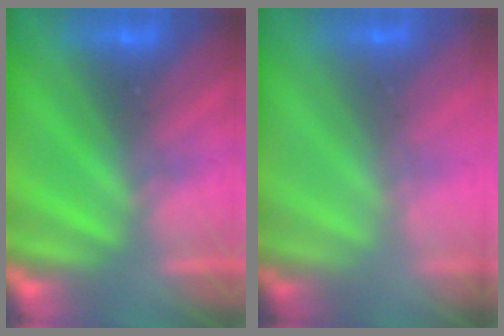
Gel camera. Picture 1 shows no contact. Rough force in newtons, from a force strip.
{"total": 1.5}